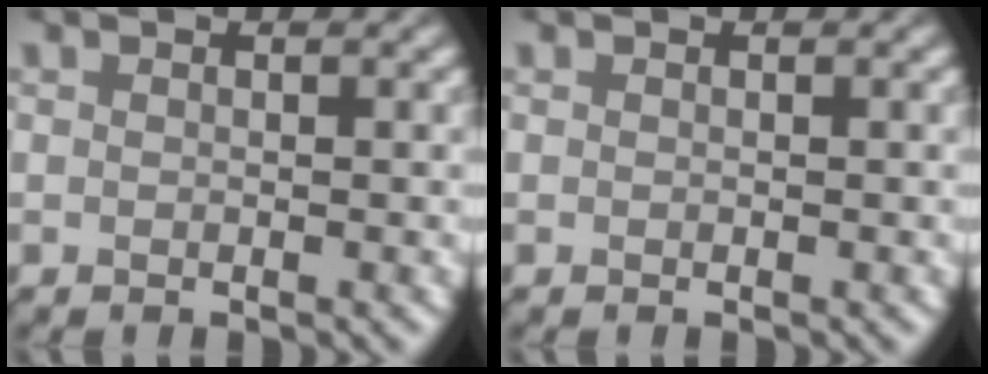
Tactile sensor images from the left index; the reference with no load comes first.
{"total": 0.0}